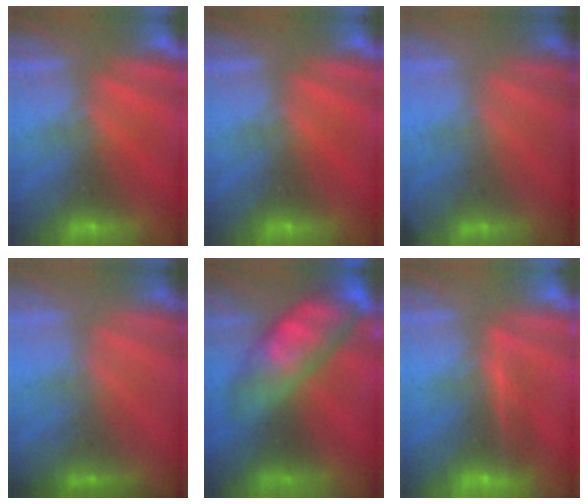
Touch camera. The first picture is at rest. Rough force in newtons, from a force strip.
{"total": 0.0}
{"total": 2.0}
{"total": 1.8}
{"total": 8.1}
{"total": 1.7}